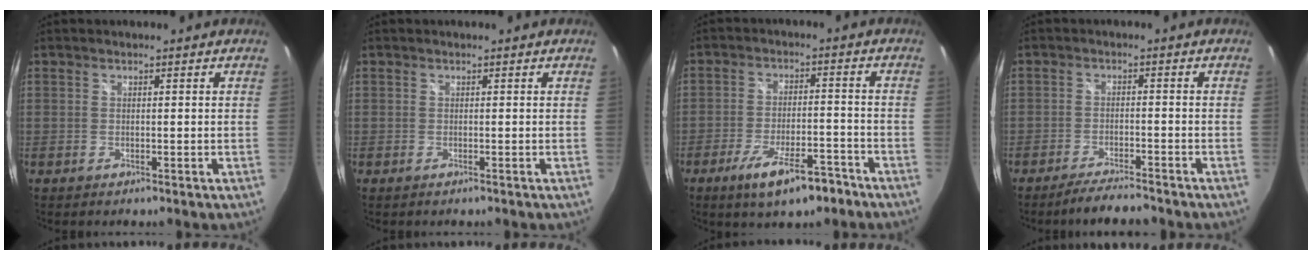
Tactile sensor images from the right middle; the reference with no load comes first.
{"total": 0.6, "force": [-0.4, -0.1, 0.5], "torque": [-0.008, -0.001, -0.007]}
{"total": 10.7, "force": [-7.1, 3.1, 7.4], "torque": [-0.145, -0.012, -0.109]}
{"total": 6.6, "force": [-5.9, 0.6, 2.9], "torque": [-0.070, -0.009, -0.097]}